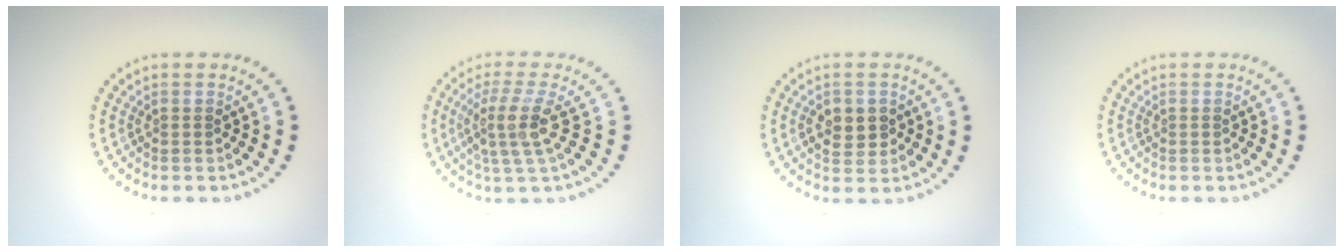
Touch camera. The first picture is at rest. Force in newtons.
{"total": 3.8, "press": 2.7, "slide": 2.6}
{"total": 2.8, "press": 2.8, "slide": 0.3}
{"total": 0.0}